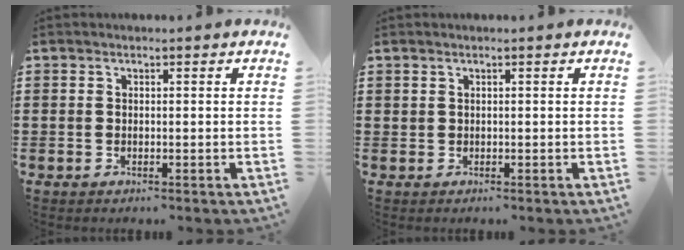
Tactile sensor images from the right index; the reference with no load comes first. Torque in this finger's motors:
{"motor_torque": [0.00, 2.14, 0.00, -0.01]}